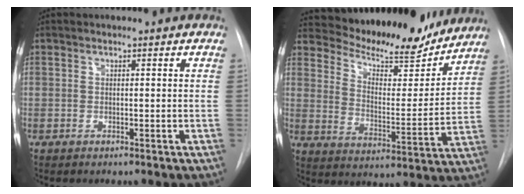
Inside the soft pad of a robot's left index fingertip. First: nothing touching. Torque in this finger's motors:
{"motor_torque": [-0.29, -0.81, 0.59, 0.12]}